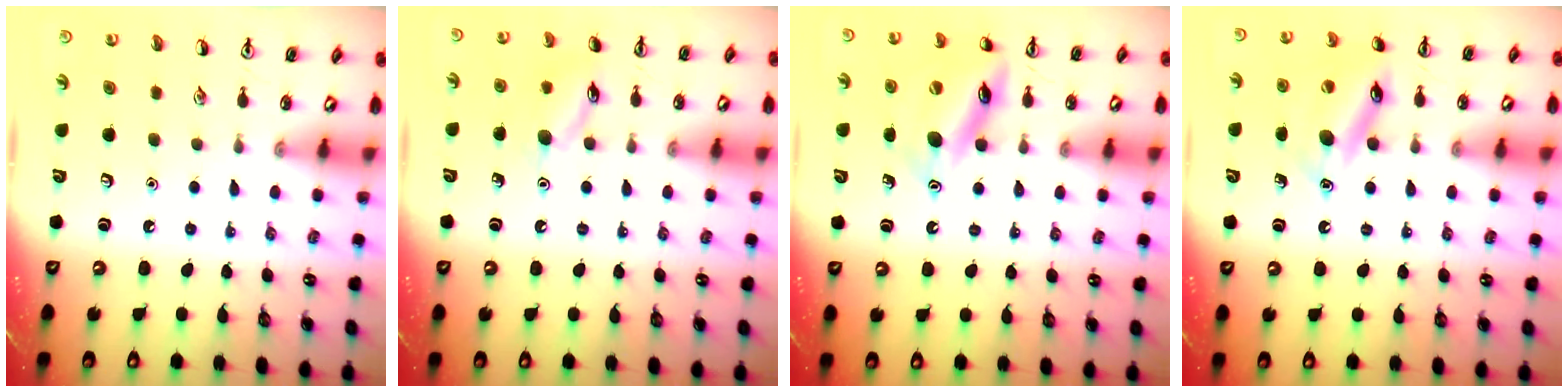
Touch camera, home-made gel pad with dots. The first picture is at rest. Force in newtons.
{"total": 10.3, "press": 10.3, "slide": 0.6}
{"total": 13.3, "press": 13.3, "slide": 1.2}
{"total": 14.5, "press": 14.4, "slide": 1.7}